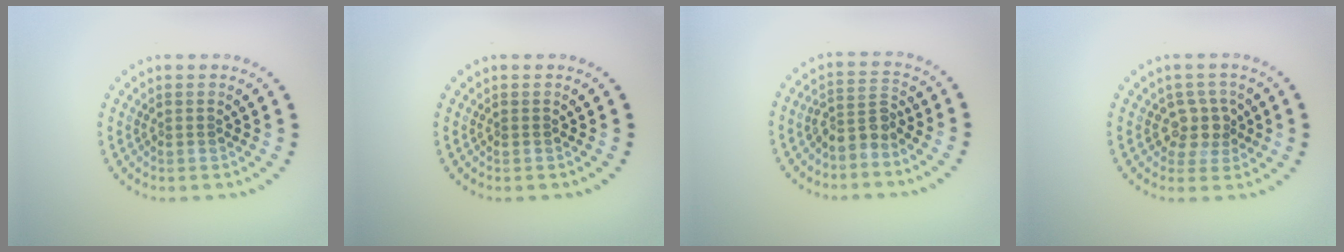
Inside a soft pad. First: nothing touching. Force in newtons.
{"total": 0.0}
{"total": 2.6, "press": 1.9, "slide": 1.7}
{"total": 2.3, "press": 2.0, "slide": 1.2}